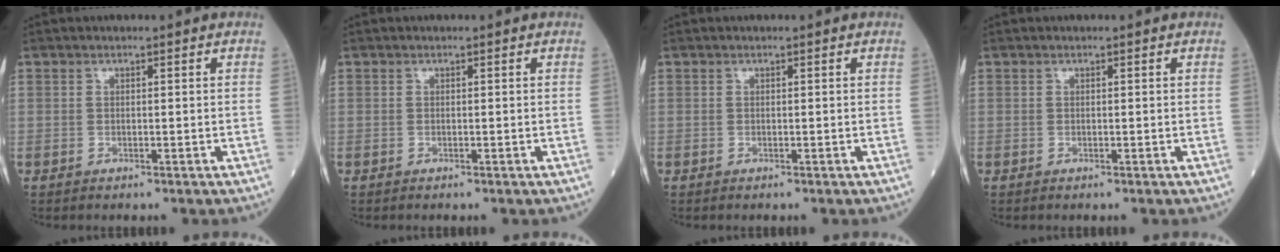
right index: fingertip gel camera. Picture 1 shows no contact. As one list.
[{"total": 0.0}, {"total": 0.0}, {"total": 0.0}]